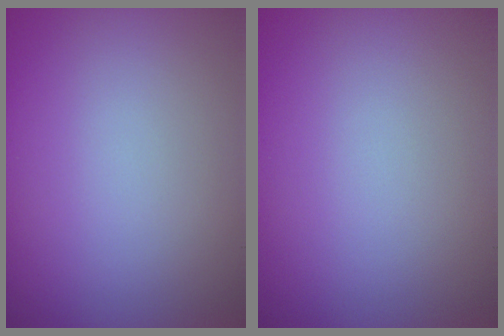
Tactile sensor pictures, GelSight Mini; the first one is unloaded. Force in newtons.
{"total": 0.0}